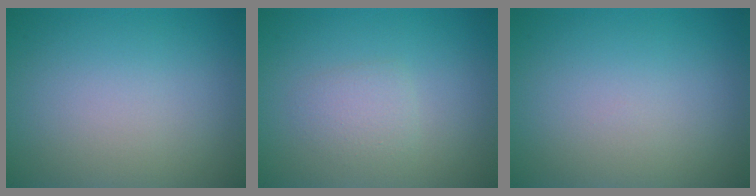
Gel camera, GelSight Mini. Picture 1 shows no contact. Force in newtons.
{"total": 1.6, "press": 1.6, "slide": 0.1}
{"total": 0.0}